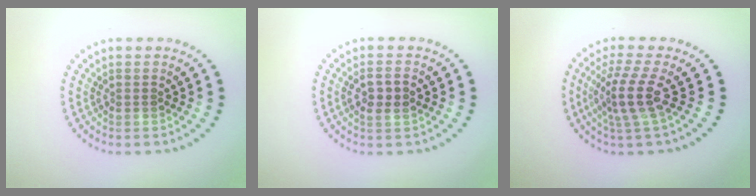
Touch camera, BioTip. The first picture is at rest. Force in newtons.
{"total": 2.1, "press": 2.1, "slide": 0.5}
{"total": 3.6, "press": 2.7, "slide": 2.5}